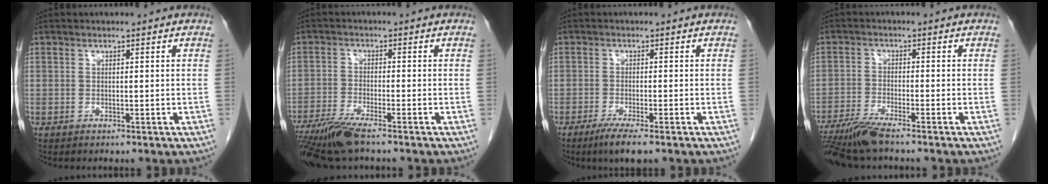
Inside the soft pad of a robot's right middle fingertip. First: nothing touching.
{"total": 7.4, "force": [-5.7, 0.4, 4.7], "torque": [-0.087, -0.020, -0.104]}
{"total": 4.6, "force": [-3.1, 0.4, 3.3], "torque": [-0.059, -0.012, -0.050]}
{"total": 6.8, "force": [-5.6, -0.1, 3.9], "torque": [-0.069, -0.022, -0.103]}